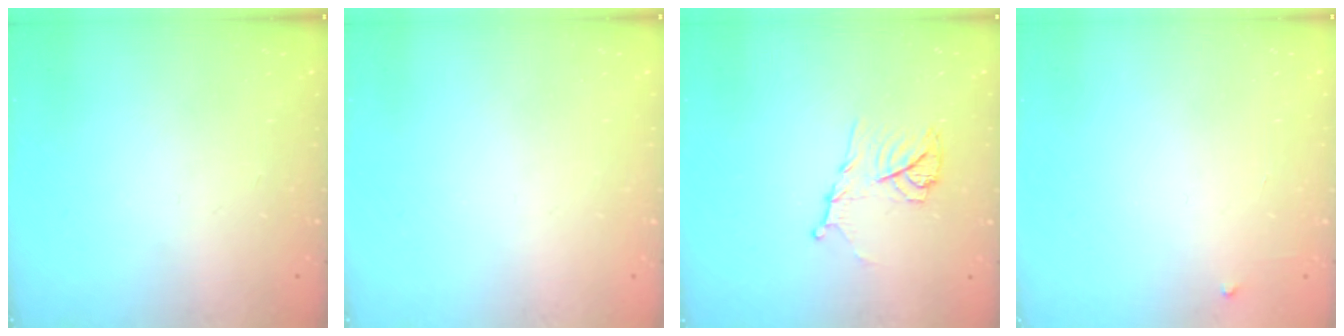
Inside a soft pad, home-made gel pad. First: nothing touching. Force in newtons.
{"total": 0.0}
{"total": 11.4, "press": 11.4, "slide": 0.3}
{"total": 2.3, "press": 2.3, "slide": 0.3}